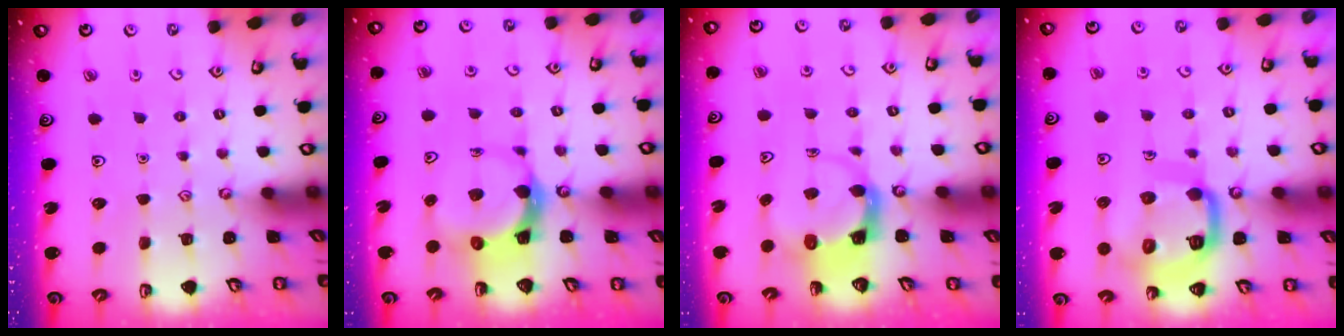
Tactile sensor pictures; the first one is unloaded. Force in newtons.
{"total": 5.1, "press": 5.0, "slide": 0.7}
{"total": 3.8, "press": 3.8, "slide": 0.5}
{"total": 16.6, "press": 16.5, "slide": 1.6}